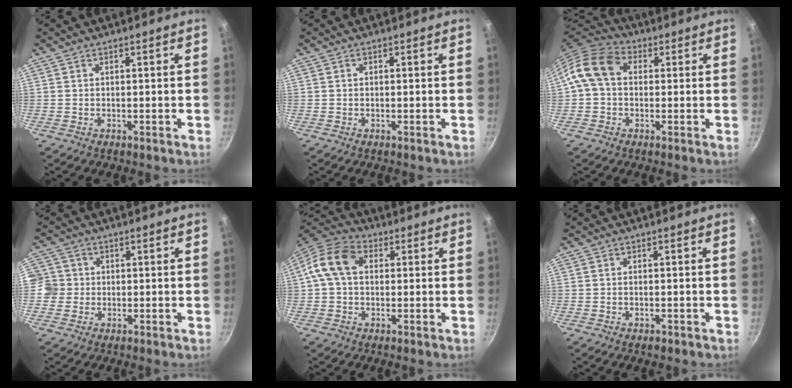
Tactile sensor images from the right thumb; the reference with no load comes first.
{"total": 0.6, "force": [0.1, 0.5, 0.3], "torque": [-0.005, 0.004, 0.001]}
{"total": 9.4, "force": [1.2, 7.1, 6.1], "torque": [-0.098, 0.023, 0.000]}
{"total": 4.6, "force": [-0.3, 4.5, 0.9], "torque": [0.015, 0.008, -0.013]}
{"total": 10.0, "force": [1.6, 7.3, 6.7], "torque": [-0.107, 0.026, 0.010]}
{"total": 1.2, "force": [-0.7, 0.6, 0.7], "torque": [-0.013, 0.002, -0.010]}